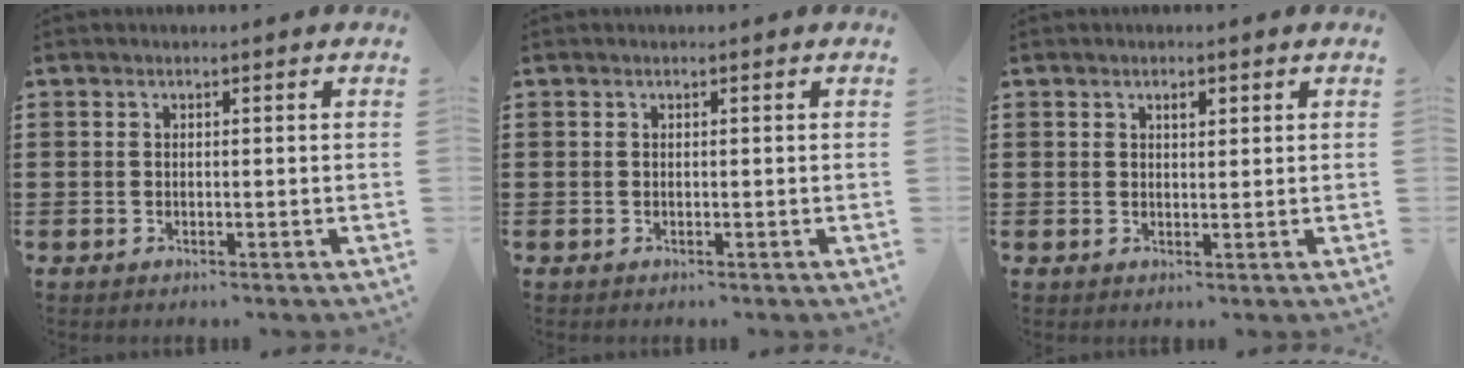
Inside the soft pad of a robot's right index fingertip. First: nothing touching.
{"total": 0.0}
{"total": 1.2, "force": [0.5, 0.5, 0.9], "torque": [-0.010, 0.001, 0.005]}